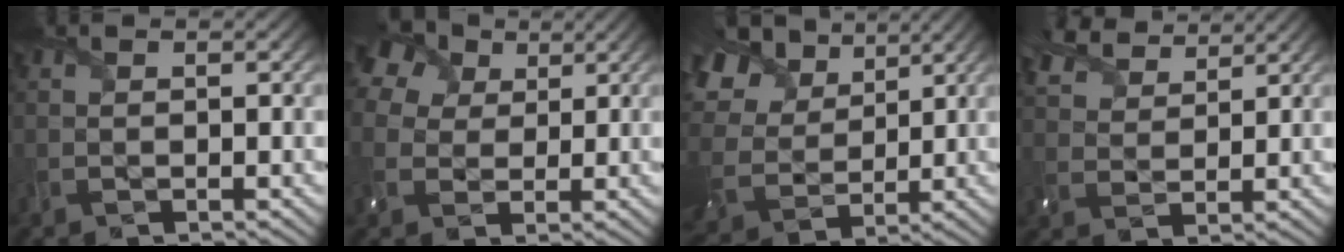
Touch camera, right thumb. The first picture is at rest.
{"total": 9.9, "force": [4.3, 7.2, 5.3], "torque": [-0.156, 0.031, 0.073]}
{"total": 13.7, "force": [6.1, 9.3, 7.9], "torque": [-0.237, 0.037, 0.119]}
{"total": 7.0, "force": [5.7, 2.8, 2.9], "torque": [-0.081, 0.018, 0.106]}